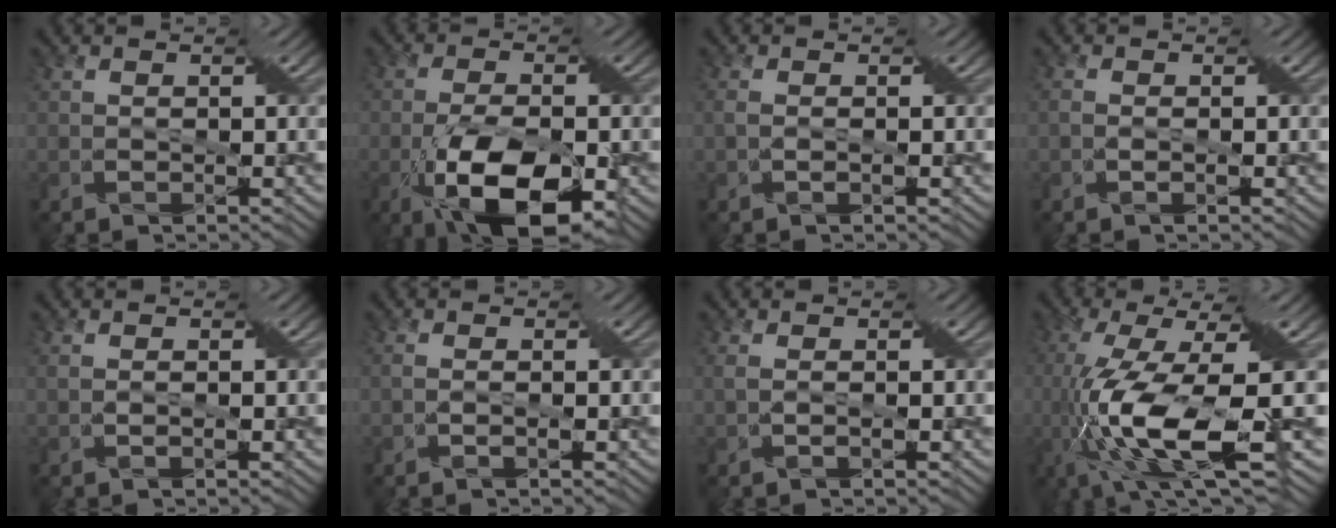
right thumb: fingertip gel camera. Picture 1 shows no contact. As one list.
[{"total": 12.7, "force": [-5.2, 5.4, 10.3], "torque": [-0.187, -0.023, -0.092]}, {"total": 1.8, "force": [-0.3, 0.7, 1.7], "torque": [-0.037, -0.003, -0.005]}, {"total": 1.6, "force": [-0.5, 0.6, 1.4], "torque": [-0.028, -0.002, -0.009]}, {"total": 1.1, "force": [0.1, 0.5, 1.0], "torque": [-0.025, -0.003, 0.005]}, {"total": 1.5, "force": [-0.3, 0.5, 1.4], "torque": [-0.030, -0.003, -0.002]}, {"total": 1.7, "force": [0.1, 0.5, 1.7], "torque": [-0.036, -0.002, 0.005]}, {"total": 13.7, "force": [-3.5, 3.6, 12.8], "torque": [-0.287, -0.013, -0.049]}]